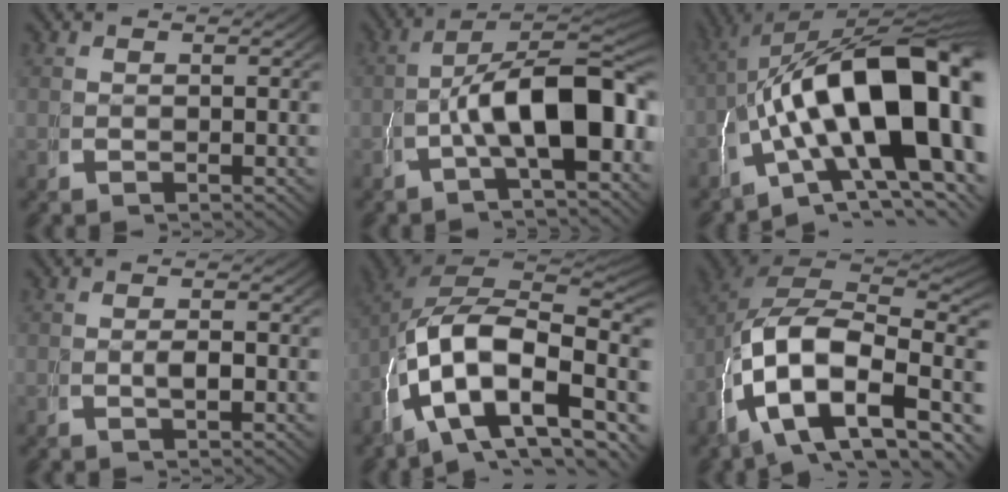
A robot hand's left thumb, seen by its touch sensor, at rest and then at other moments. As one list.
[{"total": 11.4, "force": [-0.6, 6.0, 9.7], "torque": [-0.161, -0.037, -0.004]}, {"total": 22.6, "force": [-1.4, 13.0, 18.4], "torque": [-0.312, -0.079, 0.015]}, {"total": 1.1, "force": [0.0, 0.4, 1.0], "torque": [-0.019, -0.003, 0.000]}, {"total": 19.0, "force": [-3.0, 13.1, 13.5], "torque": [-0.269, -0.075, -0.025]}, {"total": 17.7, "force": [-1.4, 12.4, 12.6], "torque": [-0.255, -0.060, -0.009]}]